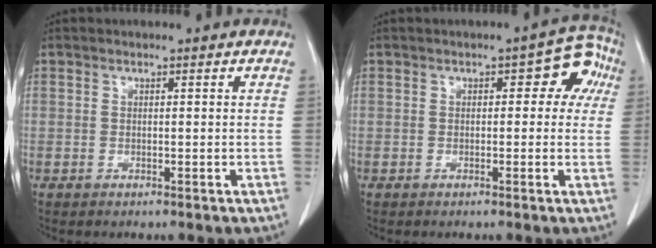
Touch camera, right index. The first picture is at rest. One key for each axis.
{"total": 6.0, "fx": 1.1, "fy": 3.2, "fz": 5.0, "tx": -0.039, "ty": 0.032, "tz": 0.007}